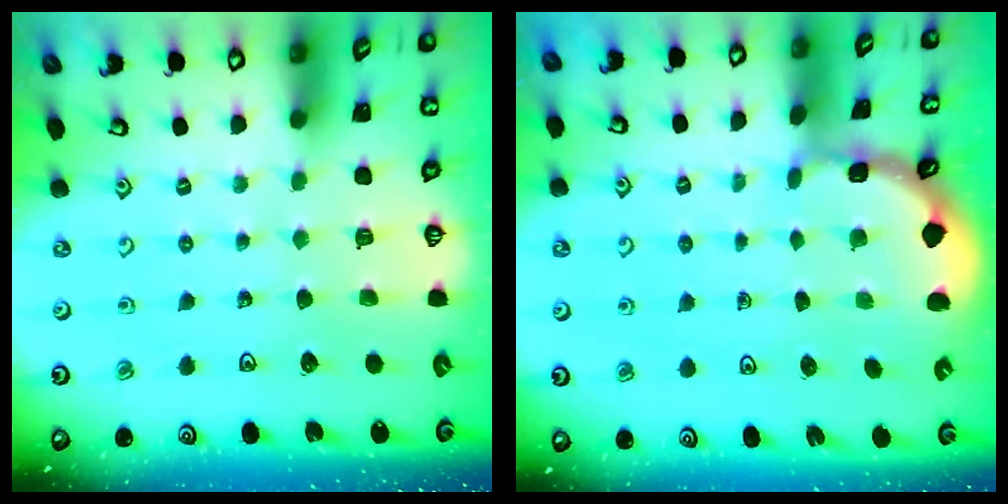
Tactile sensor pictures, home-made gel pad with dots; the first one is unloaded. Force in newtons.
{"total": 1.6, "press": 1.5, "slide": 0.2}